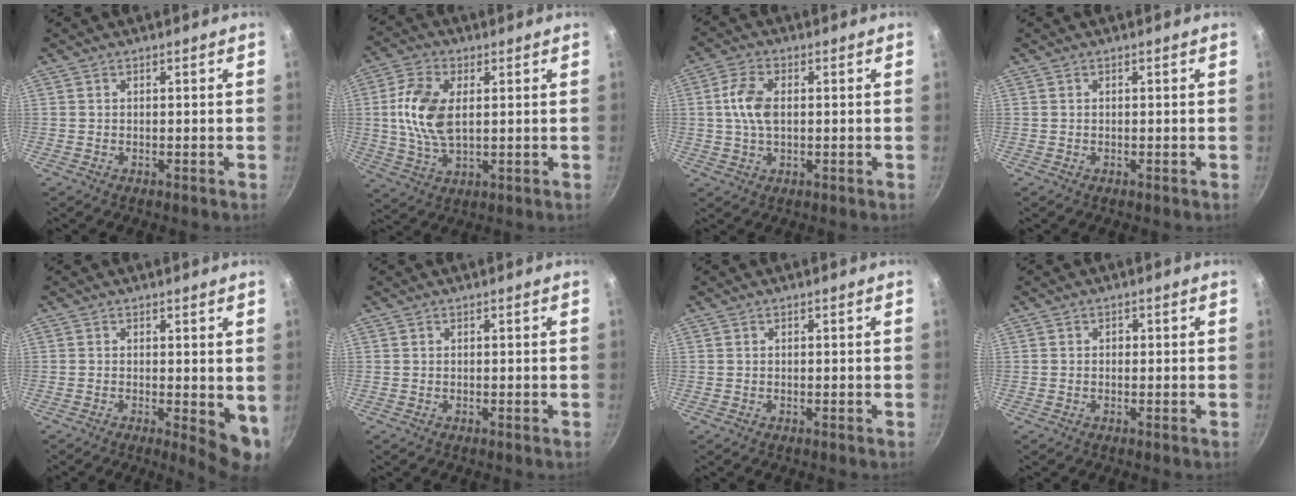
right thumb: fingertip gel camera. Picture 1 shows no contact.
{"total": 11.1, "force": [1.5, 6.1, 9.2], "torque": [-0.180, 0.006, 0.026]}
{"total": 6.6, "force": [0.6, 3.9, 5.4], "torque": [-0.104, 0.012, 0.006]}
{"total": 0.0}
{"total": 6.5, "force": [-0.1, 2.3, 6.0], "torque": [-0.067, -0.012, 0.001]}
{"total": 0.0}
{"total": 0.0}
{"total": 0.9, "force": [-0.1, 0.7, 0.4], "torque": [-0.003, 0.004, -0.002]}